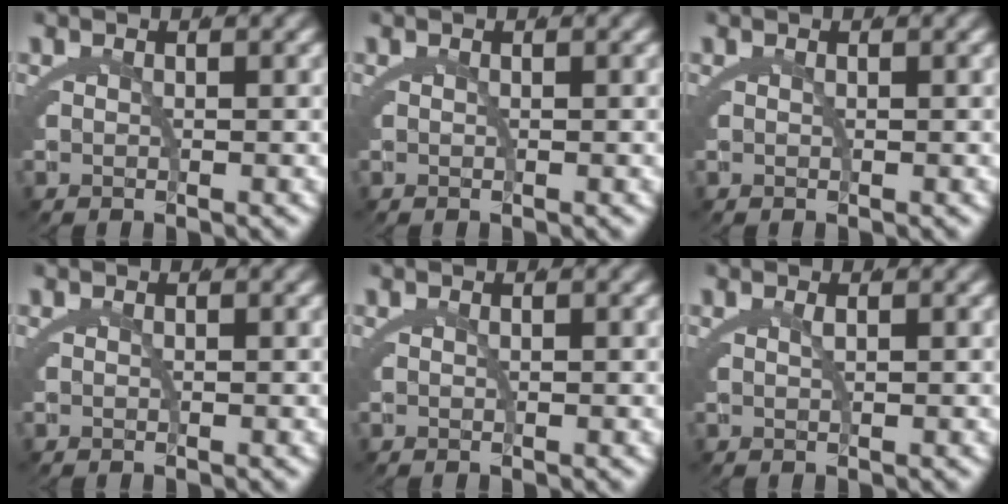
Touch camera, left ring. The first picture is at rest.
{"total": 0.0}
{"total": 0.0}
{"total": 0.0}
{"total": 0.0}
{"total": 1.0, "force": [0.4, -0.8, 0.5], "torque": [-0.003, -0.002, 0.011]}